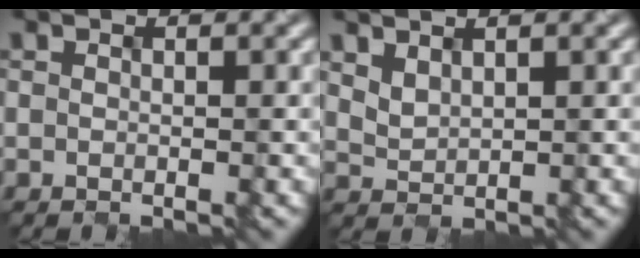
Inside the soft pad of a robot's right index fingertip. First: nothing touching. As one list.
[{"total": 1.4, "force": [1.0, 0.7, 0.6], "torque": [-0.016, -0.001, 0.027]}]